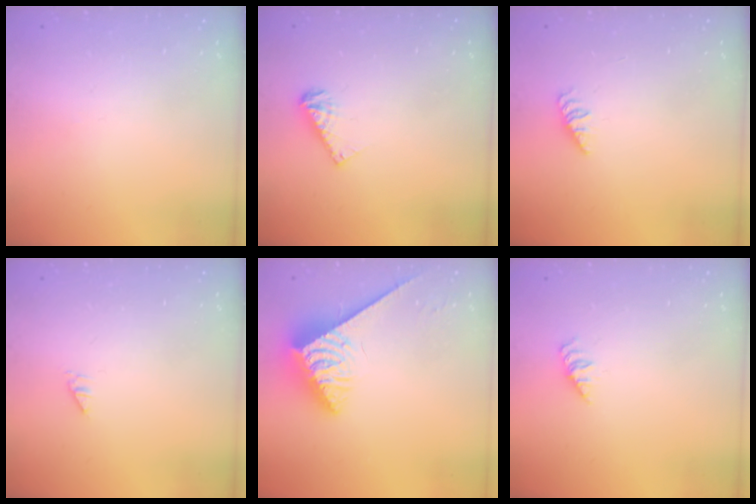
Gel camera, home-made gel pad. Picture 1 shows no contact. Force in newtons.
{"total": 5.9, "press": 5.8, "slide": 0.5}
{"total": 1.1, "press": 1.1, "slide": 0.3}
{"total": 0.0}
{"total": 4.5, "press": 4.4, "slide": 0.6}
{"total": 1.4, "press": 1.4, "slide": 0.3}